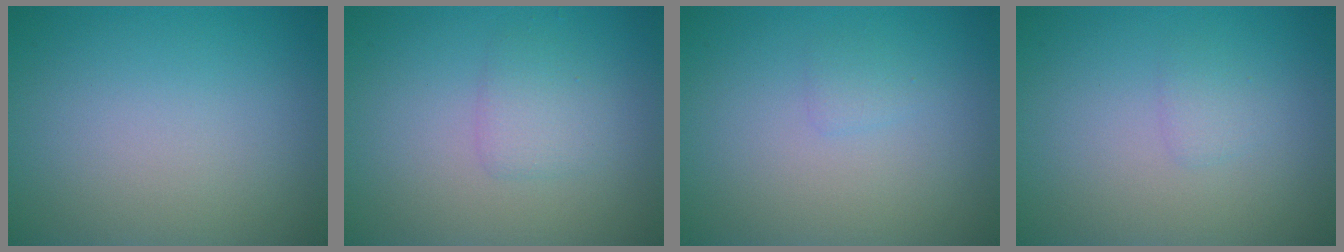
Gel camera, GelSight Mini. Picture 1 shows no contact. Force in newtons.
{"total": 1.7, "press": 1.7, "slide": 0.0}
{"total": 0.8, "press": 0.8, "slide": 0.1}
{"total": 0.9, "press": 0.9, "slide": 0.1}